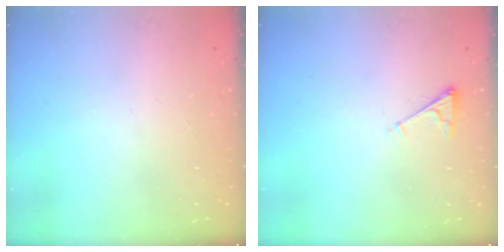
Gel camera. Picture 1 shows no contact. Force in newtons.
{"total": 2.8, "press": 2.7, "slide": 0.4}